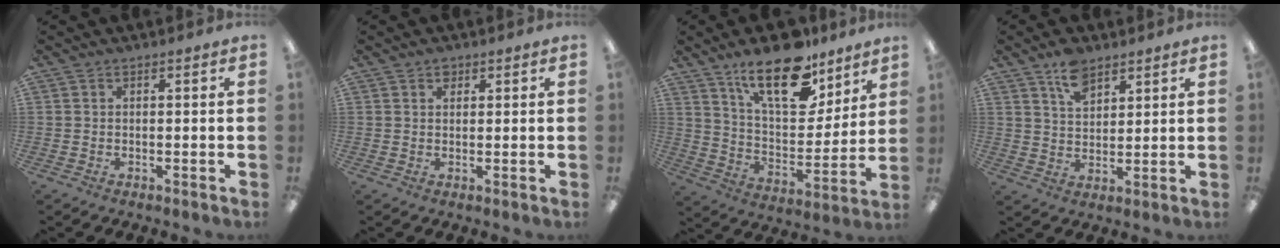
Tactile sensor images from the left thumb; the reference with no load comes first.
{"total": 1.7, "force": [1.2, 1.1, 0.5], "torque": [-0.004, -0.002, 0.020]}
{"total": 20.3, "force": [13.8, 9.0, 11.9], "torque": [-0.191, -0.076, 0.237]}
{"total": 7.4, "force": [5.2, 3.9, 3.5], "torque": [-0.060, -0.018, 0.094]}